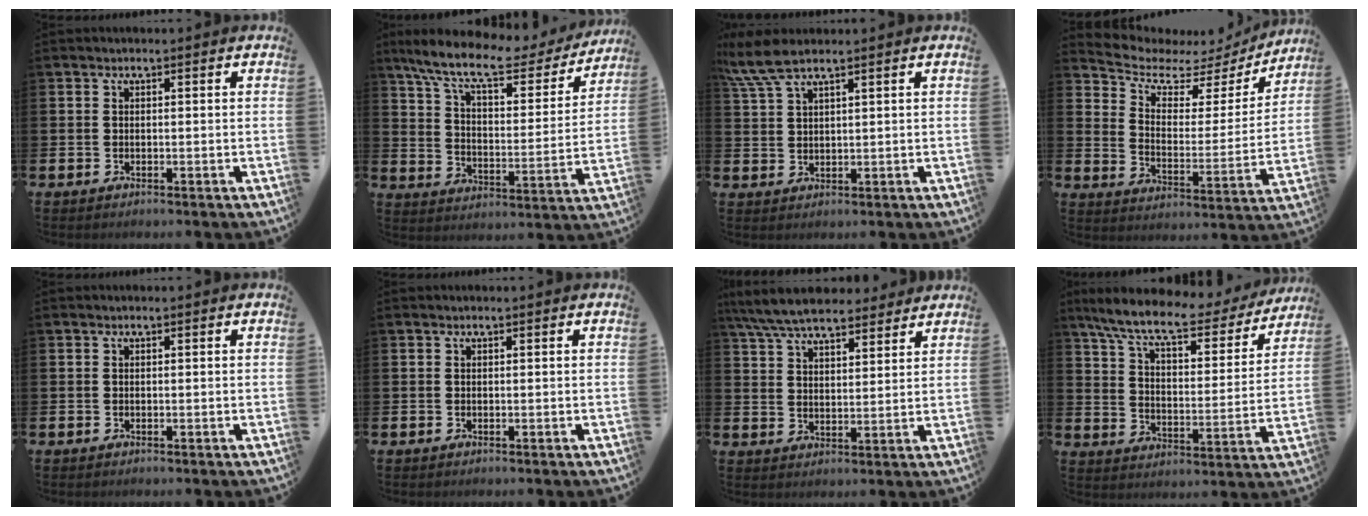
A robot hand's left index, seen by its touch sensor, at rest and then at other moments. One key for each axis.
{"total": 11.1, "fx": 9.4, "fy": 2.7, "fz": 5.3, "tx": -0.136, "ty": -0.053, "tz": 0.159}
{"total": 6.0, "fx": 4.7, "fy": 1.0, "fz": 3.6, "tx": -0.085, "ty": -0.004, "tz": 0.086}
{"total": 5.8, "fx": 4.9, "fy": 2.6, "fz": 1.5, "tx": -0.065, "ty": -0.040, "tz": 0.078}
{"total": 0.0}
{"total": 0.0}
{"total": 7.7, "fx": 7.1, "fy": 1.9, "fz": 2.3, "tx": -0.074, "ty": -0.025, "tz": 0.130}
{"total": 9.7, "fx": 8.5, "fy": 1.9, "fz": 4.3, "tx": -0.114, "ty": -0.052, "tz": 0.142}